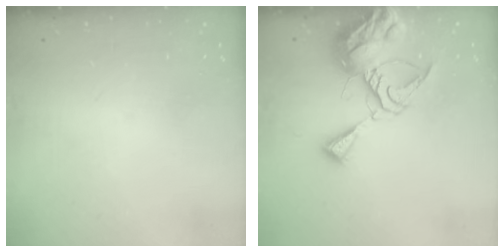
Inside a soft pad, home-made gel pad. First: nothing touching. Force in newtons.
{"total": 13.3, "press": 13.2, "slide": 1.4}